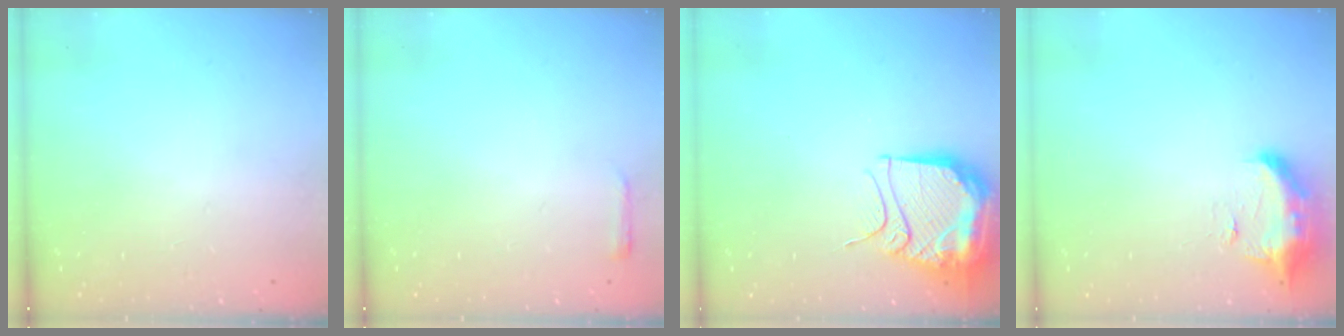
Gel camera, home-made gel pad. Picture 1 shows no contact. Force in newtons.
{"total": 2.4, "press": 2.3, "slide": 0.6}
{"total": 15.8, "press": 15.6, "slide": 2.5}
{"total": 11.0, "press": 9.9, "slide": 4.8}